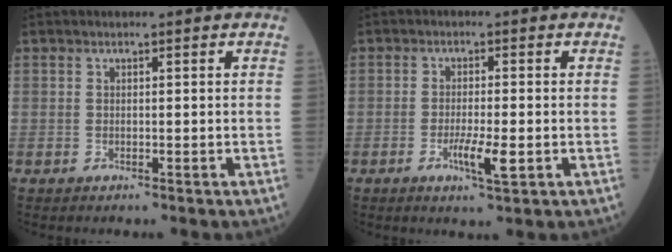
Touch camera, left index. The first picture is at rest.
{"total": 4.3, "force": [-1.5, 0.5, 4.1], "torque": [-0.078, -0.006, -0.024]}